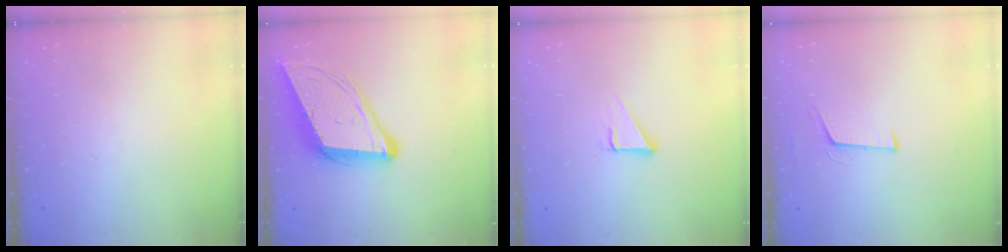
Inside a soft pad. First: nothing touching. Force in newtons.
{"total": 13.2, "press": 12.6, "slide": 4.0}
{"total": 2.9, "press": 2.9, "slide": 0.1}
{"total": 5.9, "press": 5.6, "slide": 2.0}